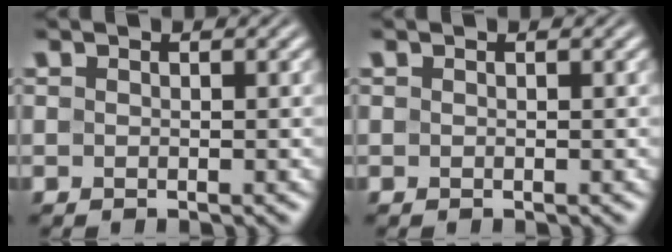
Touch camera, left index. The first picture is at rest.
{"total": 0.0}